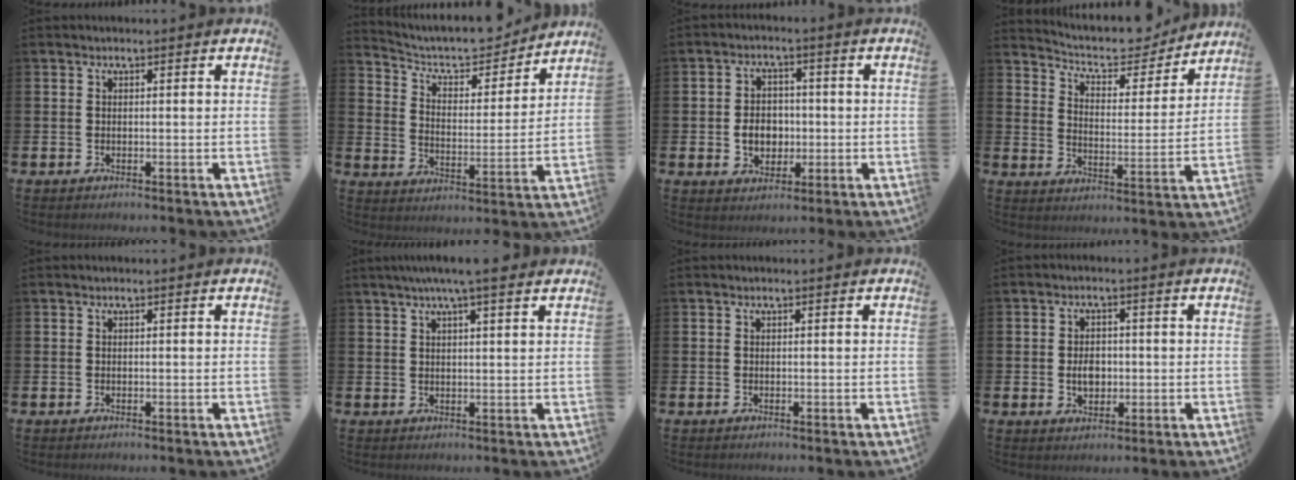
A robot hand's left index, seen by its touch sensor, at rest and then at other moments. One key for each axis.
{"total": 8.1, "fx": 7.5, "fy": 2.4, "fz": 2.2, "tx": -0.066, "ty": -0.052, "tz": 0.128}
{"total": 4.6, "fx": -0.6, "fy": 3.8, "fz": 2.6, "tx": -0.033, "ty": 0.002, "tz": -0.021}
{"total": 7.1, "fx": 6.6, "fy": 2.1, "fz": 1.5, "tx": -0.052, "ty": -0.049, "tz": 0.110}
{"total": 0.0}
{"total": 5.0, "fx": 4.0, "fy": 0.1, "fz": 2.9, "tx": -0.054, "ty": -0.007, "tz": 0.069}
{"total": 0.0}
{"total": 3.3, "fx": -0.2, "fy": 2.4, "fz": 2.2, "tx": -0.027, "ty": 0.002, "tz": -0.011}